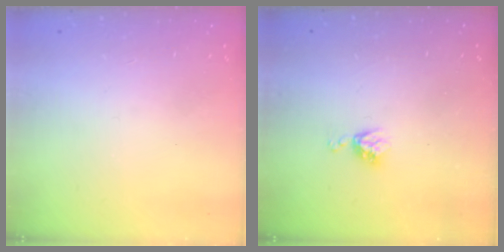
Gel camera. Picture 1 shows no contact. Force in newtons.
{"total": 4.5, "press": 4.4, "slide": 0.7}